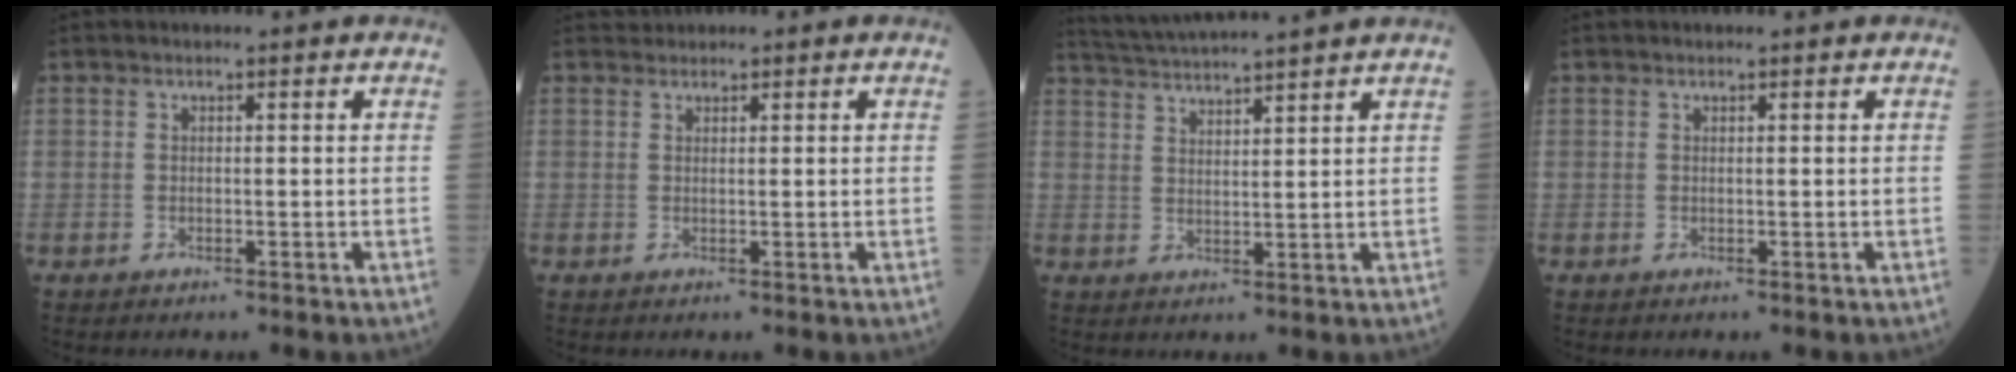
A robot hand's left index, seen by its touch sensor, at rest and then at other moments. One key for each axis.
{"total": 1.0, "fx": 0.9, "fy": 0.3, "fz": -0.2, "tx": -0.004, "ty": 0.011, "tz": 0.015}
{"total": 10.7, "fx": 9.9, "fy": -1.5, "fz": 3.8, "tx": -0.076, "ty": 0.020, "tz": 0.155}
{"total": 0.0}